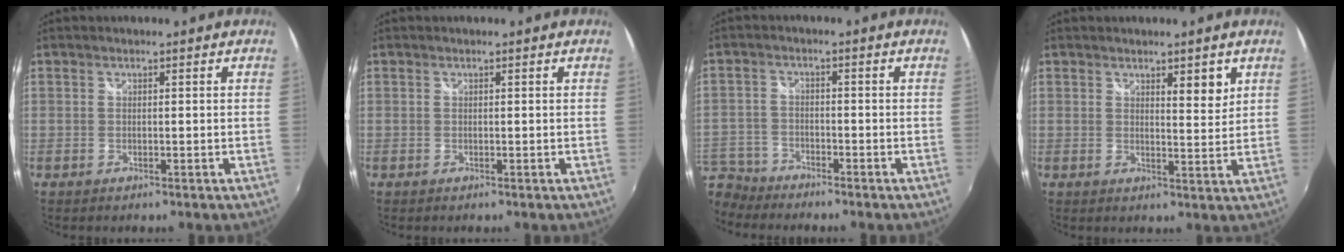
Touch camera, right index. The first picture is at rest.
{"total": 0.0}
{"total": 9.4, "force": [-7.8, 5.0, 1.7], "torque": [-0.073, -0.003, -0.155]}
{"total": 3.9, "force": [2.2, 1.0, 3.0], "torque": [-0.039, -0.002, 0.035]}